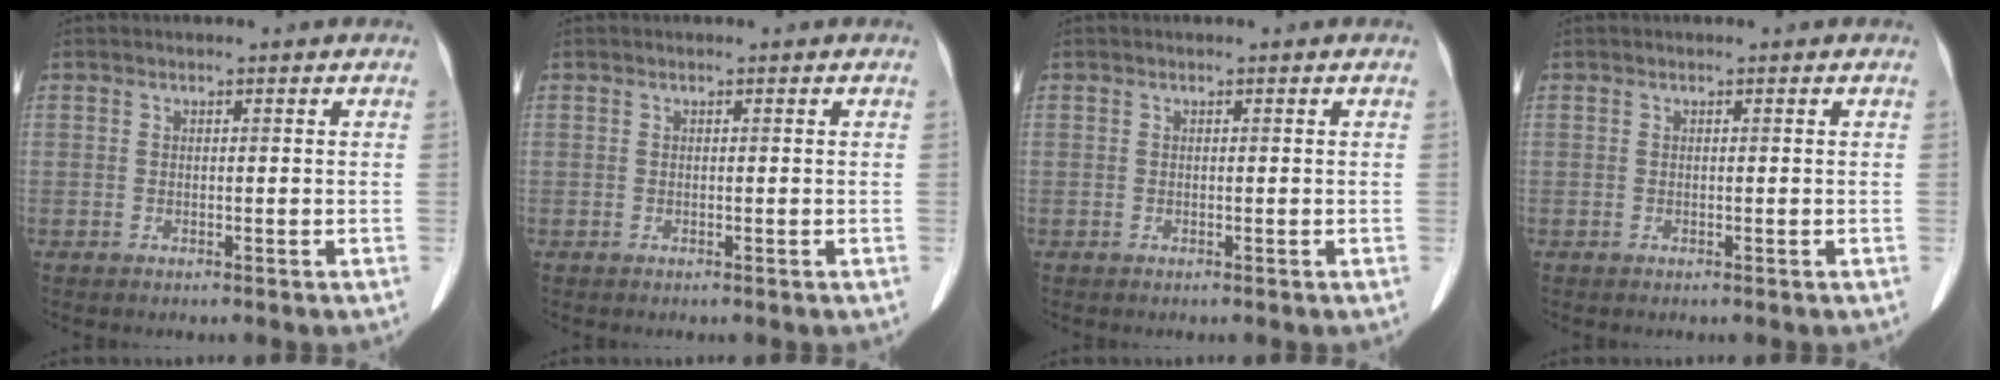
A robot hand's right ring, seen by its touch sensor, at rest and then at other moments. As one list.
[{"total": 0.0}, {"total": 0.0}, {"total": 0.0}]